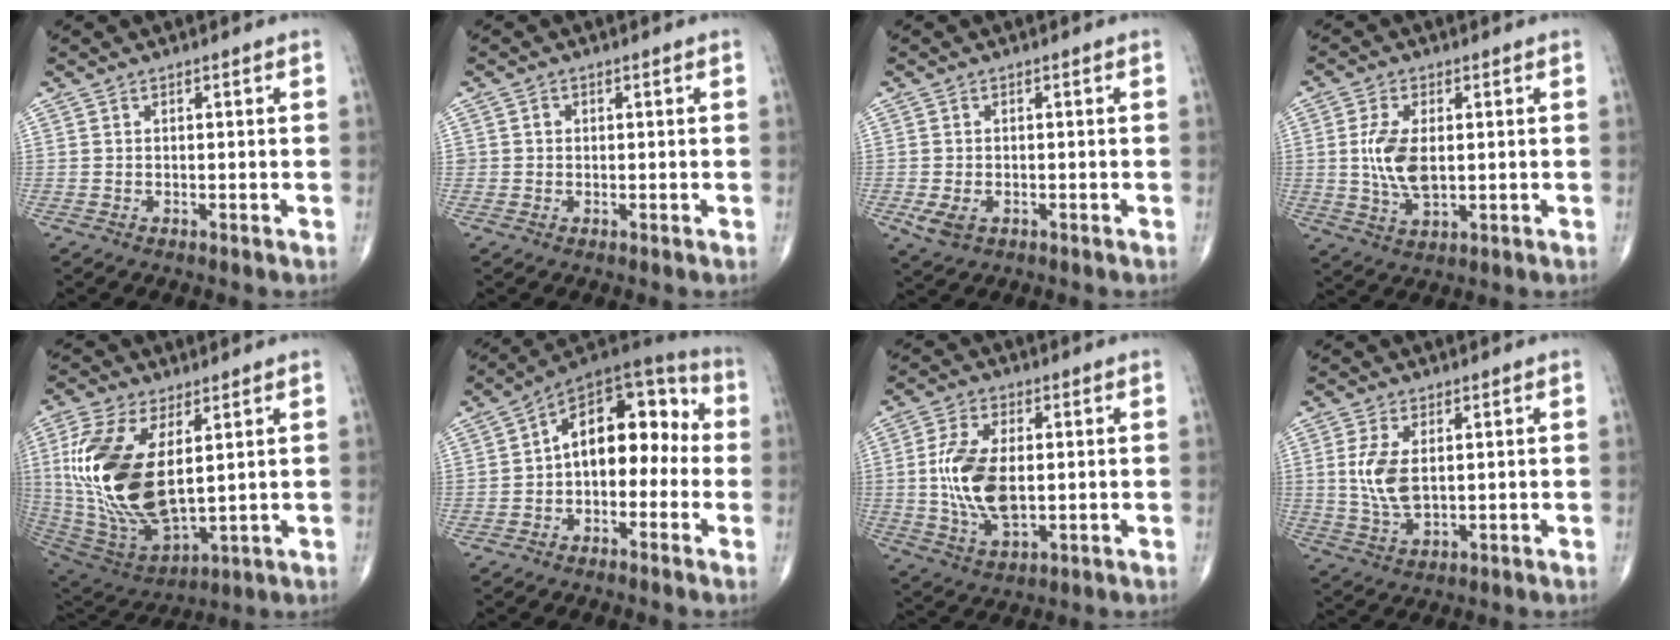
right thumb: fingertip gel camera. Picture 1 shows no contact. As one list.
[{"total": 1.2, "force": [0.0, 1.2, 0.2], "torque": [0.004, 0.004, -0.001]}, {"total": 3.7, "force": [-1.2, 2.4, 2.5], "torque": [-0.052, -0.002, -0.015]}, {"total": 8.3, "force": [0.6, 4.3, 7.1], "torque": [-0.145, -0.008, 0.015]}, {"total": 22.2, "force": [3.8, 10.9, 18.9], "torque": [-0.393, -0.029, 0.083]}, {"total": 14.7, "force": [-0.8, 9.0, 11.6], "torque": [-0.129, 0.056, -0.031]}, {"total": 12.0, "force": [0.3, 6.3, 10.2], "torque": [-0.205, -0.005, 0.010]}, {"total": 7.0, "force": [1.1, 3.6, 5.9], "torque": [-0.124, -0.009, 0.027]}]